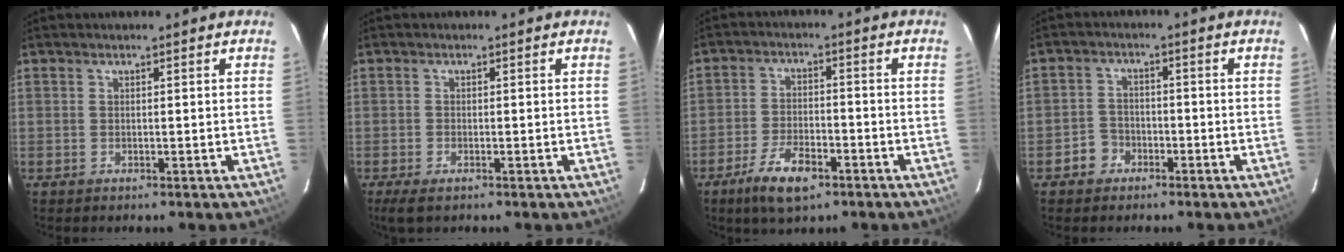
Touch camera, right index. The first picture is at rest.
{"total": 3.1, "force": [-2.0, 1.1, 2.0], "torque": [-0.046, -0.008, -0.037]}
{"total": 8.5, "force": [-5.4, 3.4, 5.7], "torque": [-0.130, -0.005, -0.098]}
{"total": 4.5, "force": [-2.3, 3.8, 0.9], "torque": [-0.022, 0.016, -0.038]}